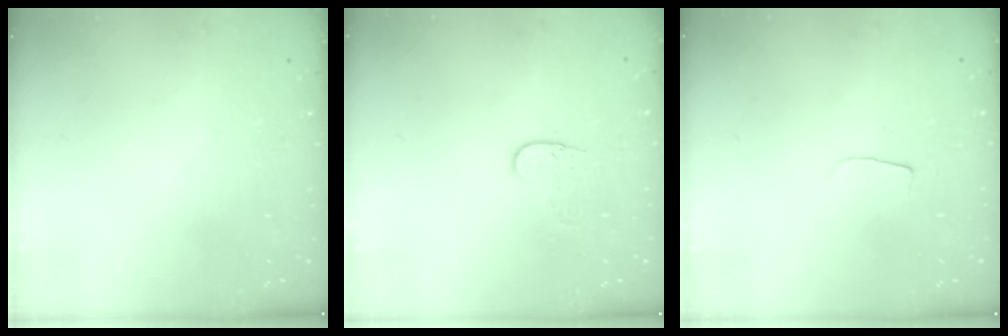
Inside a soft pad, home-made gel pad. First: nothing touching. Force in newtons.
{"total": 5.3, "press": 5.2, "slide": 0.5}
{"total": 4.3, "press": 4.3, "slide": 0.4}